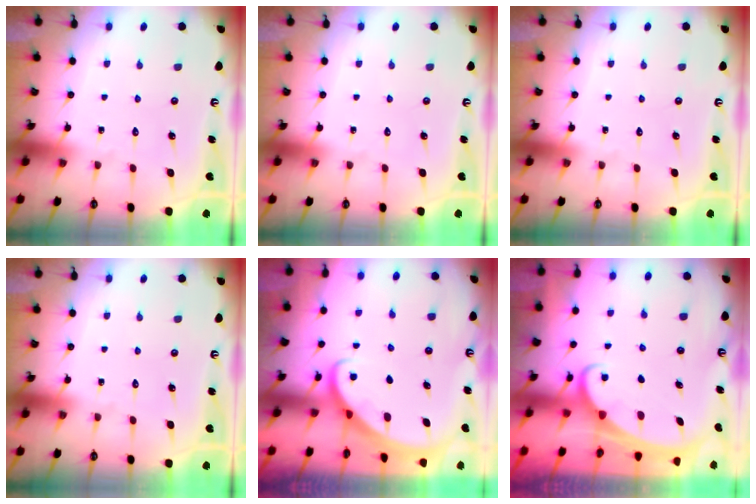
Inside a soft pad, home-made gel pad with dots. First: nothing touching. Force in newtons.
{"total": 0.0}
{"total": 0.0}
{"total": 0.0}
{"total": 2.7, "press": 2.7, "slide": 0.3}
{"total": 1.9, "press": 1.9, "slide": 0.3}